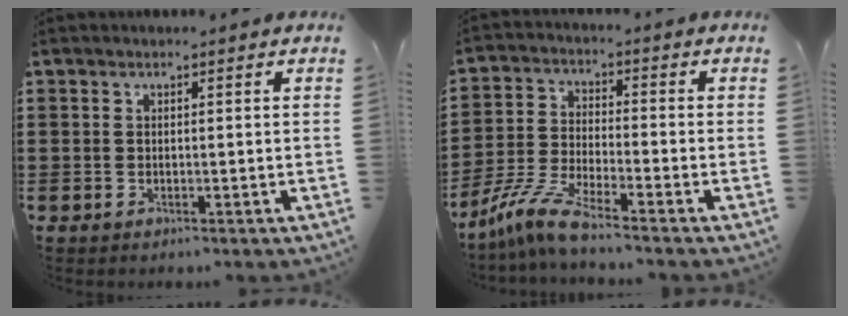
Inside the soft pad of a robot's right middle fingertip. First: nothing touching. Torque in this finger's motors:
{"motor_torque": [1.63, -0.51, 0.14, 0.07]}